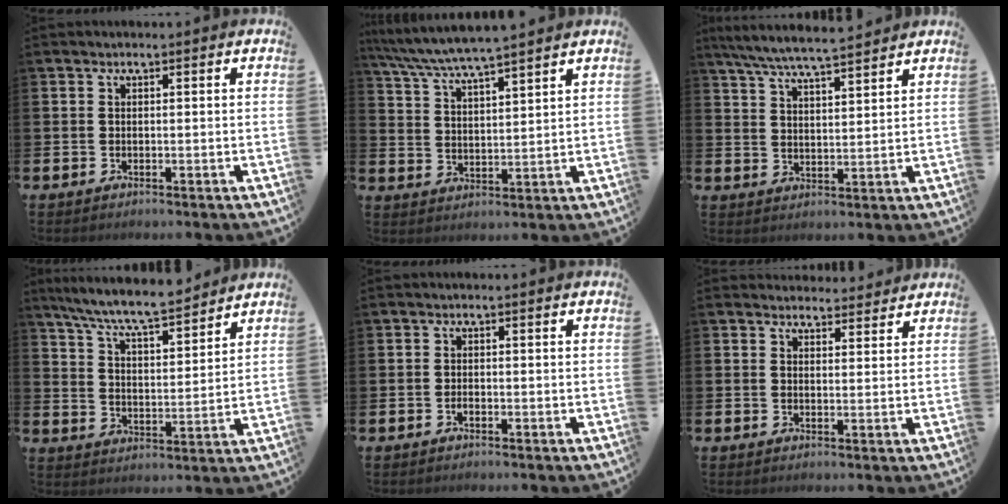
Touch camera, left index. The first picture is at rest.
{"total": 6.2, "force": [5.9, -0.1, 1.8], "torque": [-0.060, -0.031, 0.105]}
{"total": 6.5, "force": [6.2, 0.3, 2.1], "torque": [-0.063, -0.029, 0.111]}
{"total": 7.9, "force": [7.4, 0.6, 2.7], "torque": [-0.085, -0.047, 0.132]}
{"total": 0.8, "force": [-0.5, 0.3, 0.5], "torque": [-0.017, -0.001, -0.008]}
{"total": 3.0, "force": [2.9, 0.8, -0.2], "torque": [0.006, -0.016, 0.051]}